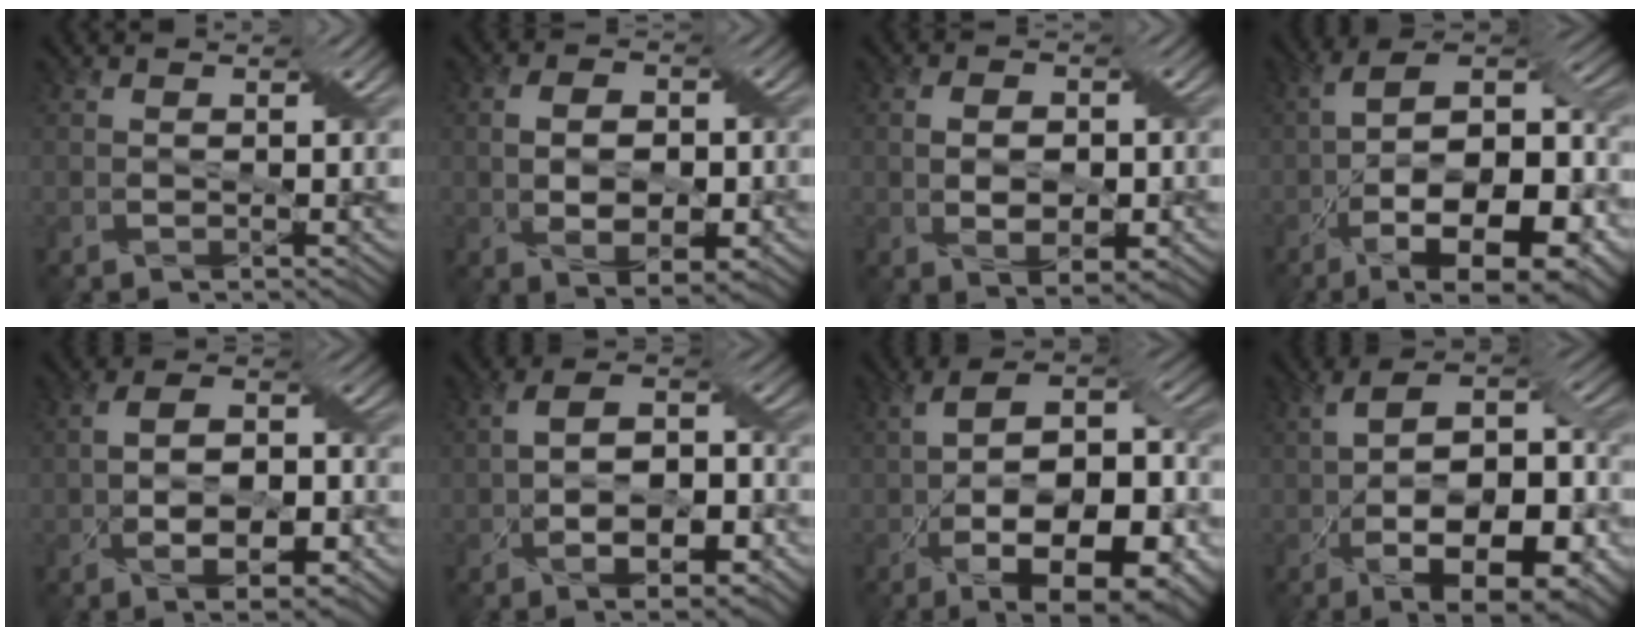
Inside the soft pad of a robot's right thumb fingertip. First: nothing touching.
{"total": 7.1, "force": [-0.8, 4.4, 5.5], "torque": [-0.087, -0.003, -0.011]}
{"total": 5.3, "force": [-0.4, 3.4, 4.1], "torque": [-0.060, -0.003, -0.003]}
{"total": 18.3, "force": [-7.1, 8.0, 14.8], "torque": [-0.233, -0.008, -0.107]}
{"total": 8.9, "force": [-2.5, 4.6, 7.2], "torque": [-0.123, -0.006, -0.037]}
{"total": 10.2, "force": [-3.0, 5.6, 8.0], "torque": [-0.139, -0.009, -0.044]}
{"total": 16.7, "force": [-5.3, 7.4, 14.0], "torque": [-0.224, -0.005, -0.073]}
{"total": 15.3, "force": [-4.4, 7.2, 12.8], "torque": [-0.206, -0.010, -0.060]}